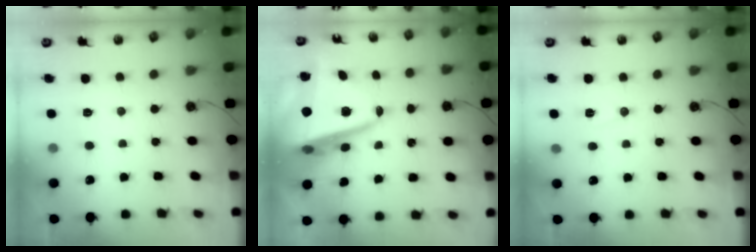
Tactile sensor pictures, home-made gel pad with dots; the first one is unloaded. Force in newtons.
{"total": 13.6, "press": 13.5, "slide": 1.6}
{"total": 6.2, "press": 4.2, "slide": 4.6}